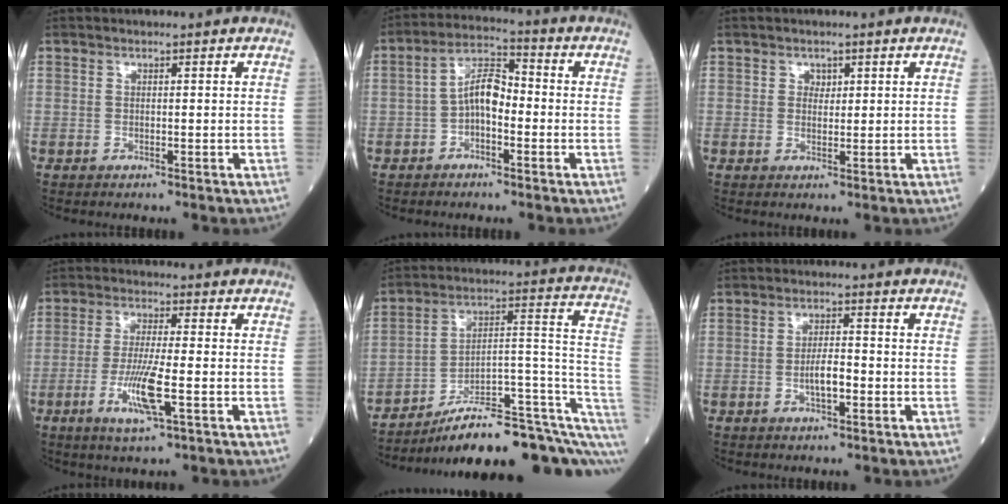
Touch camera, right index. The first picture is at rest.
{"total": 6.3, "force": [-1.2, 2.8, 5.6], "torque": [-0.103, 0.024, -0.026]}
{"total": 1.4, "force": [0.7, 1.1, 0.6], "torque": [-0.003, -0.003, 0.008]}
{"total": 7.5, "force": [-2.6, 0.2, 7.1], "torque": [-0.142, -0.014, -0.048]}
{"total": 20.6, "force": [-13.7, 4.0, 14.9], "torque": [-0.141, 0.054, -0.203]}
{"total": 3.5, "force": [-1.0, 0.9, 3.2], "torque": [-0.059, 0.003, -0.017]}